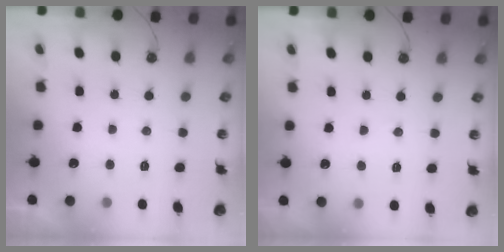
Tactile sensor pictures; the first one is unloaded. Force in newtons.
{"total": 4.5, "press": 4.4, "slide": 0.6}